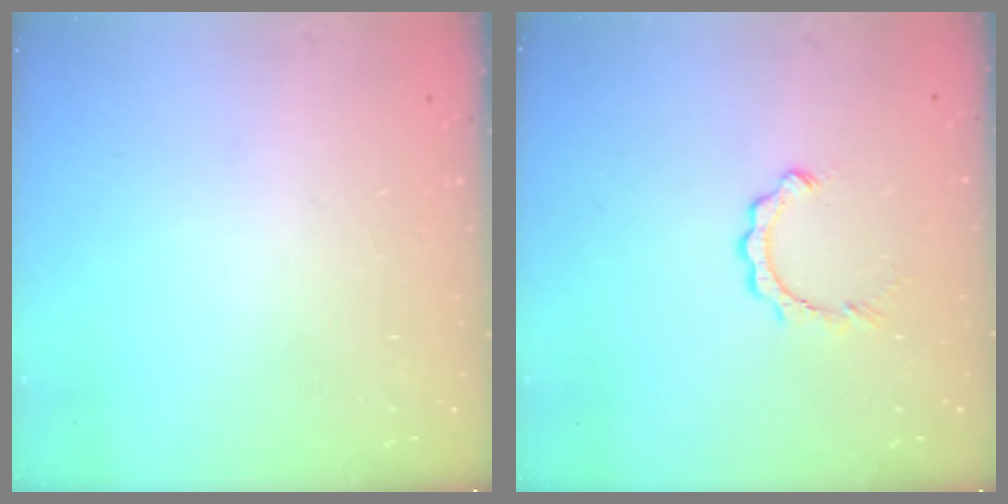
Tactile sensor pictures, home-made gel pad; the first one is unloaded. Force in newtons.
{"total": 2.8, "press": 2.8, "slide": 0.2}